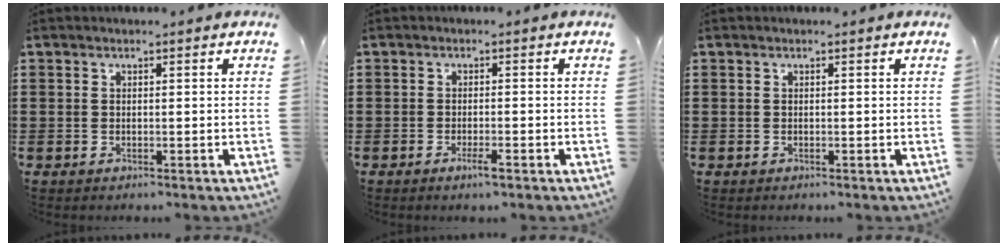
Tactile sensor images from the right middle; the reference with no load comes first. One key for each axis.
{"total": 2.0, "fx": -1.1, "fy": 0.2, "fz": 1.6, "tx": -0.026, "ty": -0.001, "tz": -0.020}
{"total": 0.0}